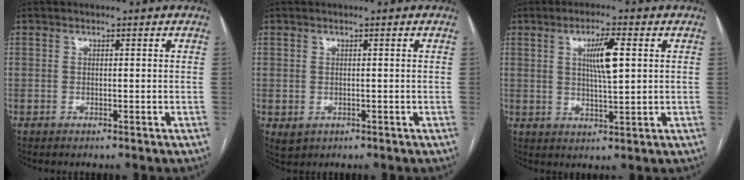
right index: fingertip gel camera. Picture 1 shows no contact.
{"total": 3.4, "force": [-1.0, 2.9, 1.4], "torque": [-0.020, -0.001, 0.002]}
{"total": 6.2, "force": [1.6, 0.8, 5.9], "torque": [-0.107, 0.000, 0.028]}